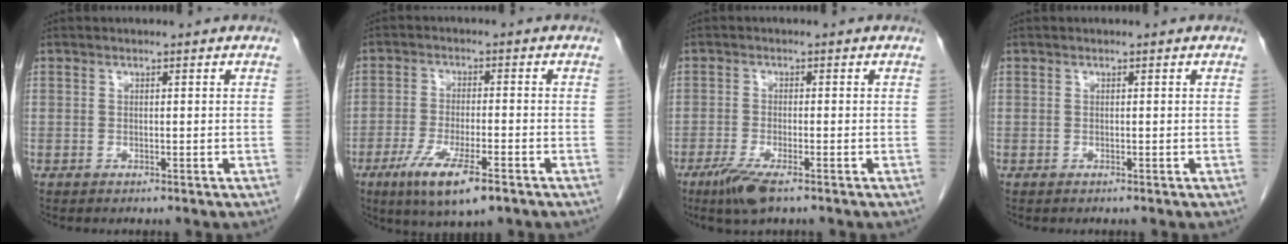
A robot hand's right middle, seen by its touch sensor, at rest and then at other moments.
{"total": 9.3, "force": [-5.3, 1.7, 7.4], "torque": [-0.136, -0.021, -0.086]}
{"total": 5.1, "force": [-3.3, 0.8, 3.8], "torque": [-0.080, -0.014, -0.061]}
{"total": 0.0}